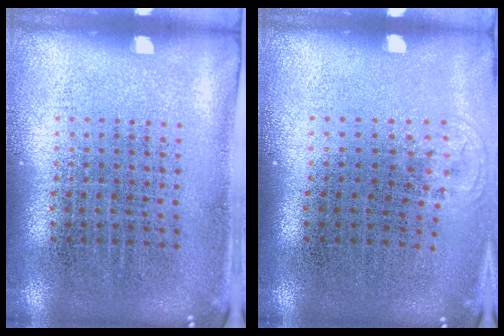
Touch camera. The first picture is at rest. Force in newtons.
{"total": 0.6, "press": 0.5, "slide": 0.3}